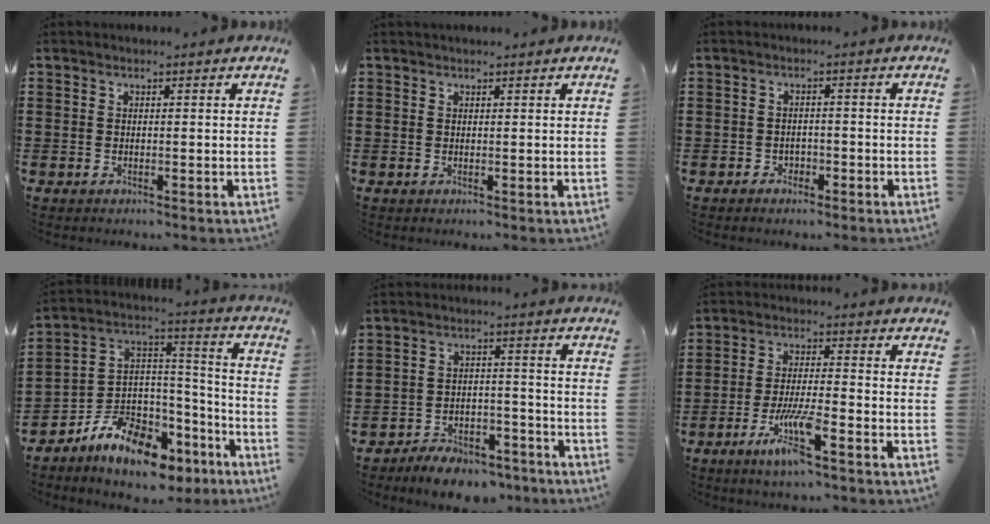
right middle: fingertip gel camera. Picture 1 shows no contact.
{"total": 0.0}
{"total": 1.5, "force": [-1.3, 0.8, 0.3], "torque": [-0.011, -0.001, -0.028]}
{"total": 9.7, "force": [-8.2, 4.1, 3.2], "torque": [-0.073, 0.019, -0.158]}
{"total": 5.6, "force": [-5.4, 1.2, 1.0], "torque": [-0.013, 0.017, -0.107]}
{"total": 7.3, "force": [-4.0, 1.1, 5.9], "torque": [-0.120, -0.009, -0.074]}